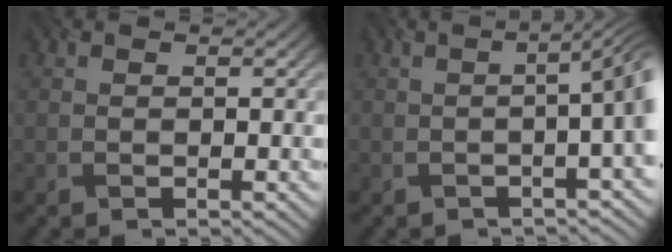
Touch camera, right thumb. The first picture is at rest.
{"total": 6.1, "force": [-0.7, 1.9, 5.8], "torque": [-0.058, 0.005, -0.015]}